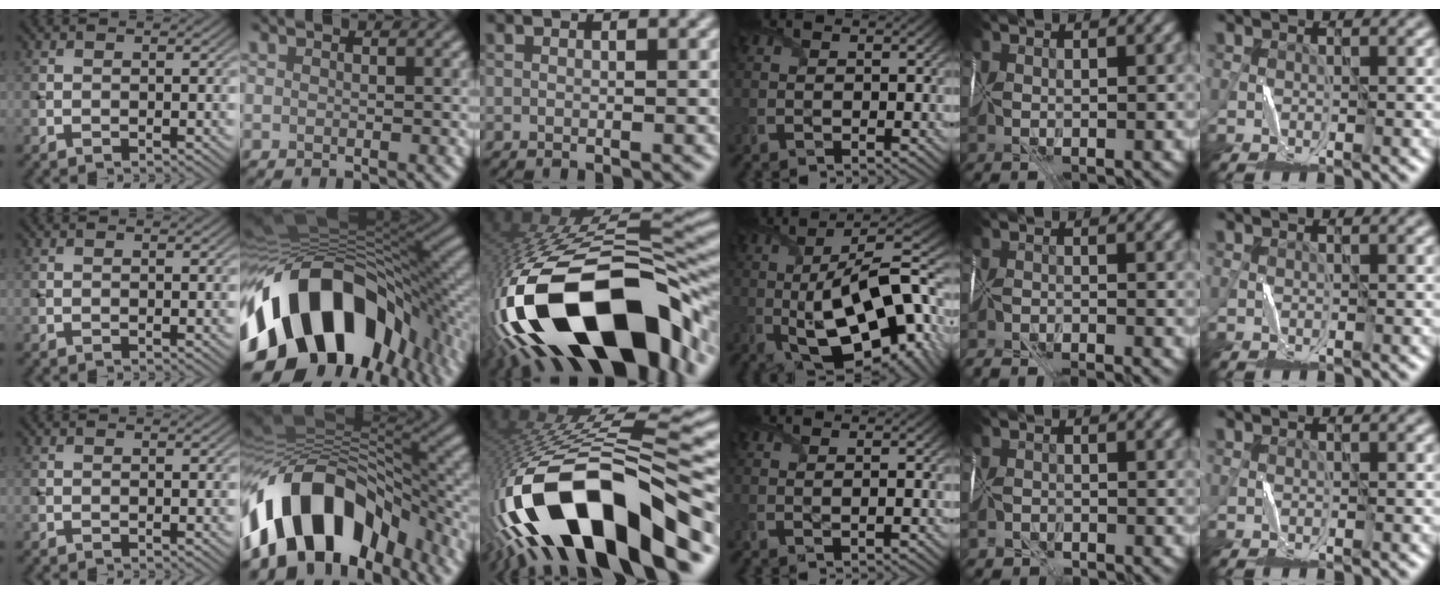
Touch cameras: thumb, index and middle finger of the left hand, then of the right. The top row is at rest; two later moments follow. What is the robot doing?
{"motion": "fold", "object": "map"}